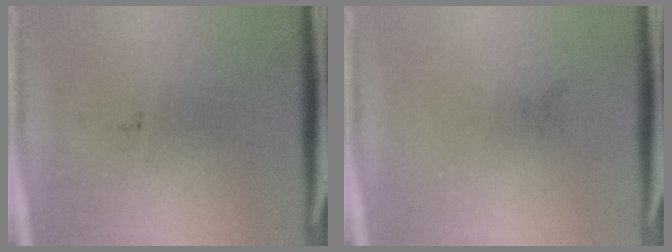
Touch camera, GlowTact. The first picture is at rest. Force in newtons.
{"total": 0.0}